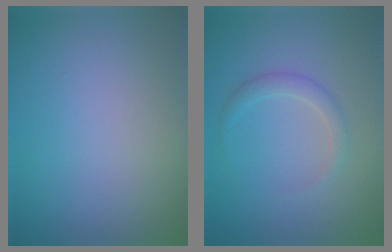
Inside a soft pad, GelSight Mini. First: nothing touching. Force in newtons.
{"total": 1.5, "press": 1.5, "slide": 0.1}